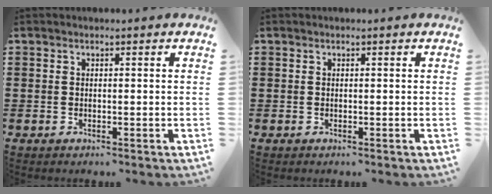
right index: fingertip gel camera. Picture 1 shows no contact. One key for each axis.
{"total": 0.0}